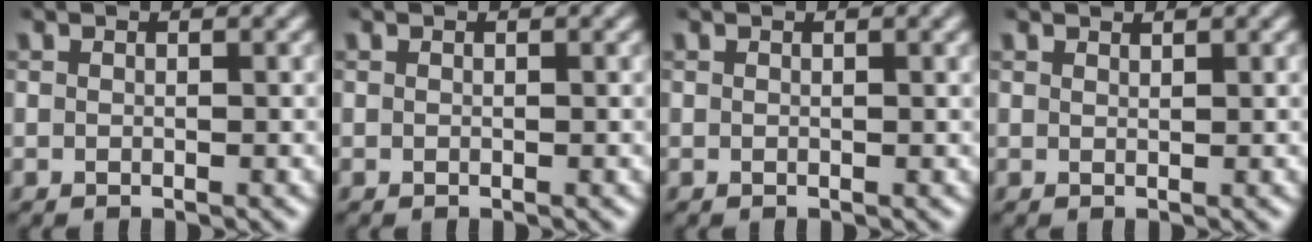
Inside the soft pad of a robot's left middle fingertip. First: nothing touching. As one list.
[{"total": 0.0}, {"total": 0.8, "force": [0.4, 0.2, 0.6], "torque": [-0.006, 0.004, 0.006]}, {"total": 0.7, "force": [0.7, 0.0, 0.1], "torque": [0.001, 0.000, 0.013]}]